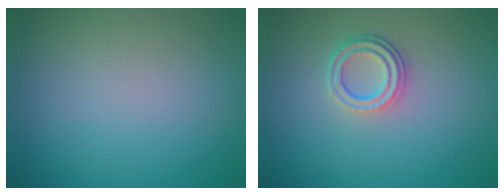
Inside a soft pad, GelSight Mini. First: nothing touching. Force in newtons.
{"total": 3.2, "press": 2.3, "slide": 2.2}